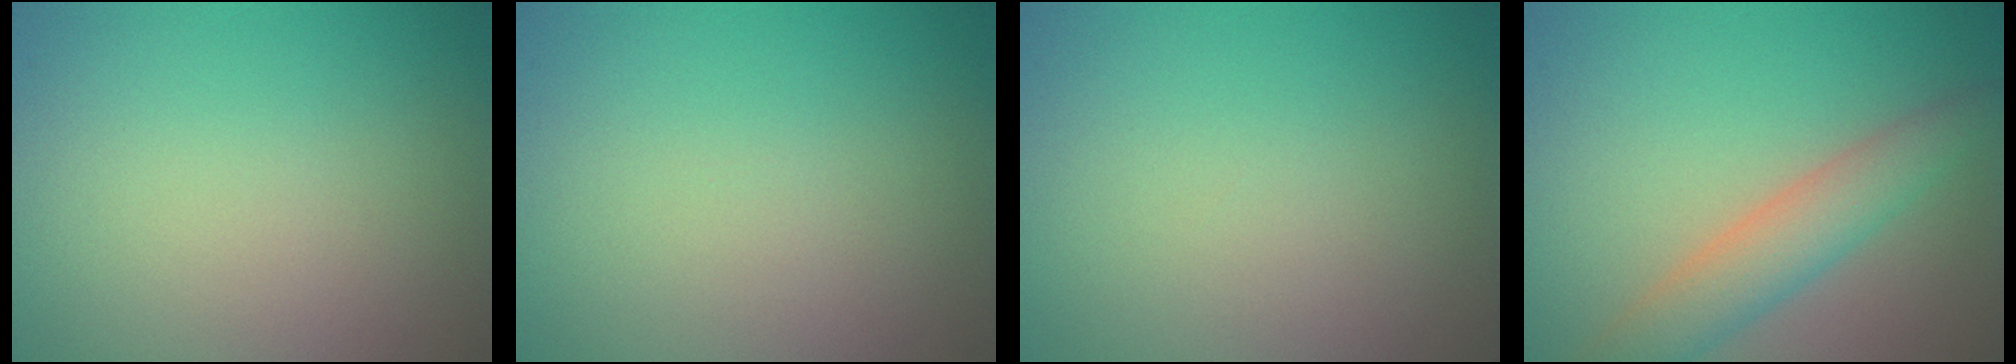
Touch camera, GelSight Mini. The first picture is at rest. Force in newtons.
{"total": 0.0}
{"total": 0.0}
{"total": 4.0, "press": 4.0, "slide": 0.2}